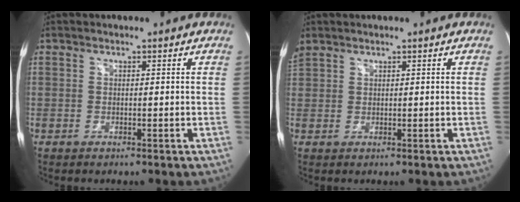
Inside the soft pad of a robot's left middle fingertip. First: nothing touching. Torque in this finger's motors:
{"motor_torque": [1.08, -1.06, 1.05, 0.21]}